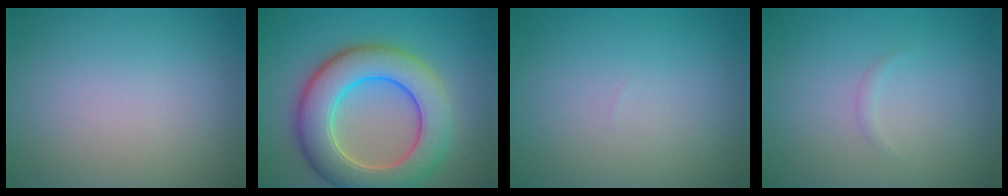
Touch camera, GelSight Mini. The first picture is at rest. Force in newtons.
{"total": 9.4, "press": 9.4, "slide": 0.5}
{"total": 0.0}
{"total": 0.5, "press": 0.5, "slide": 0.0}